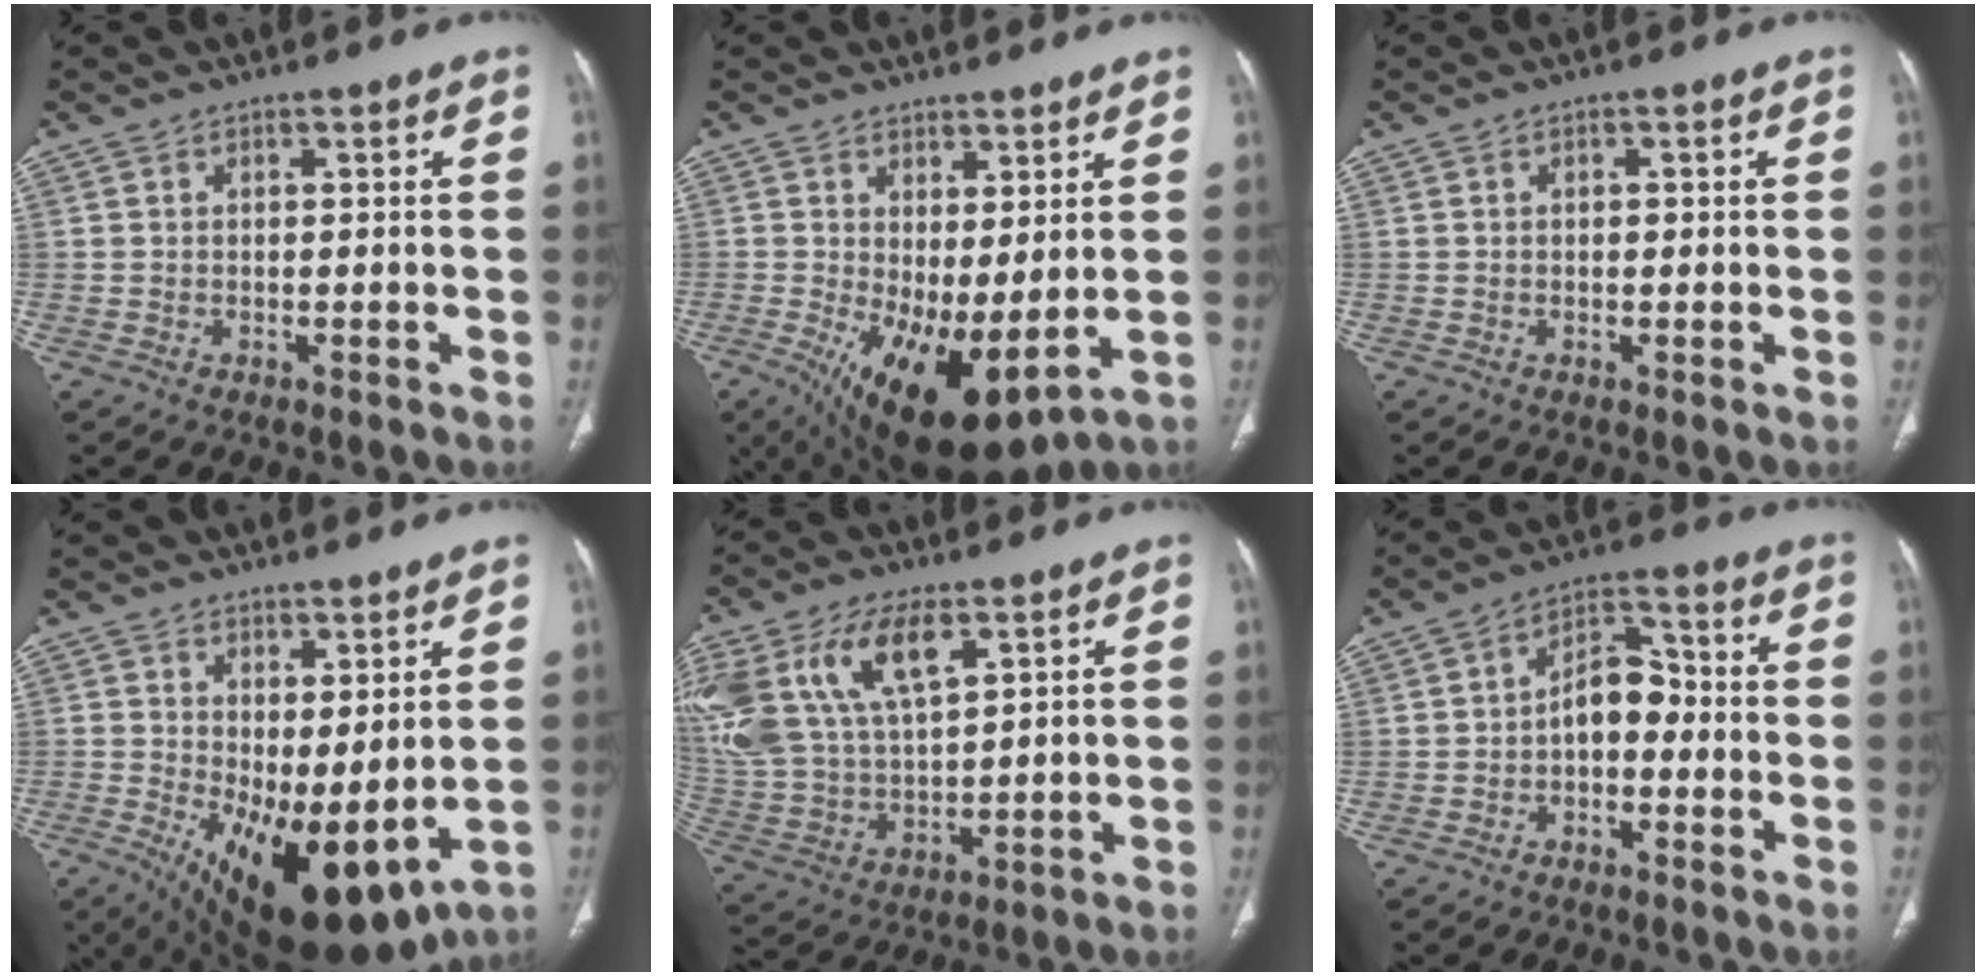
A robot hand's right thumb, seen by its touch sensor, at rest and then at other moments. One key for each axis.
{"total": 12.9, "fx": -0.4, "fy": 5.3, "fz": 11.8, "tx": -0.206, "ty": -0.023, "tz": 0.017}
{"total": 0.7, "fx": 0.1, "fy": 0.5, "fz": 0.6, "tx": -0.009, "ty": 0.001, "tz": 0.002}
{"total": 15.6, "fx": -0.1, "fy": 6.7, "fz": 14.1, "tx": -0.234, "ty": -0.026, "tz": 0.024}
{"total": 21.1, "fx": 9.7, "fy": 10.9, "fz": 15.2, "tx": -0.334, "ty": -0.008, "tz": 0.194}
{"total": 7.4, "fx": -1.5, "fy": 4.7, "fz": 5.5, "tx": -0.067, "ty": 0.036, "tz": -0.037}